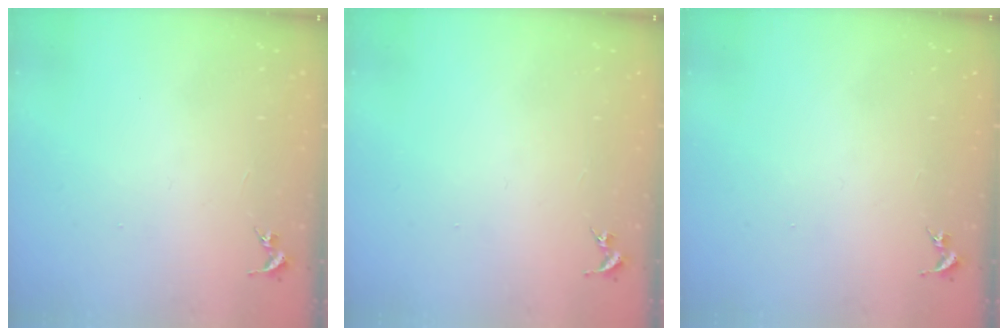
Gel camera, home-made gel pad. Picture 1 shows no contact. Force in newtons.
{"total": 0.0}
{"total": 0.0}